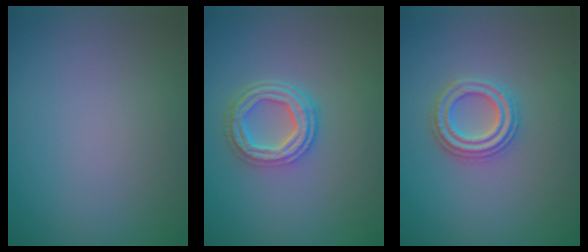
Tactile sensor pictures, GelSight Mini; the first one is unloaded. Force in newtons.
{"total": 4.3, "press": 3.3, "slide": 2.7}
{"total": 2.7, "press": 2.7, "slide": 0.5}